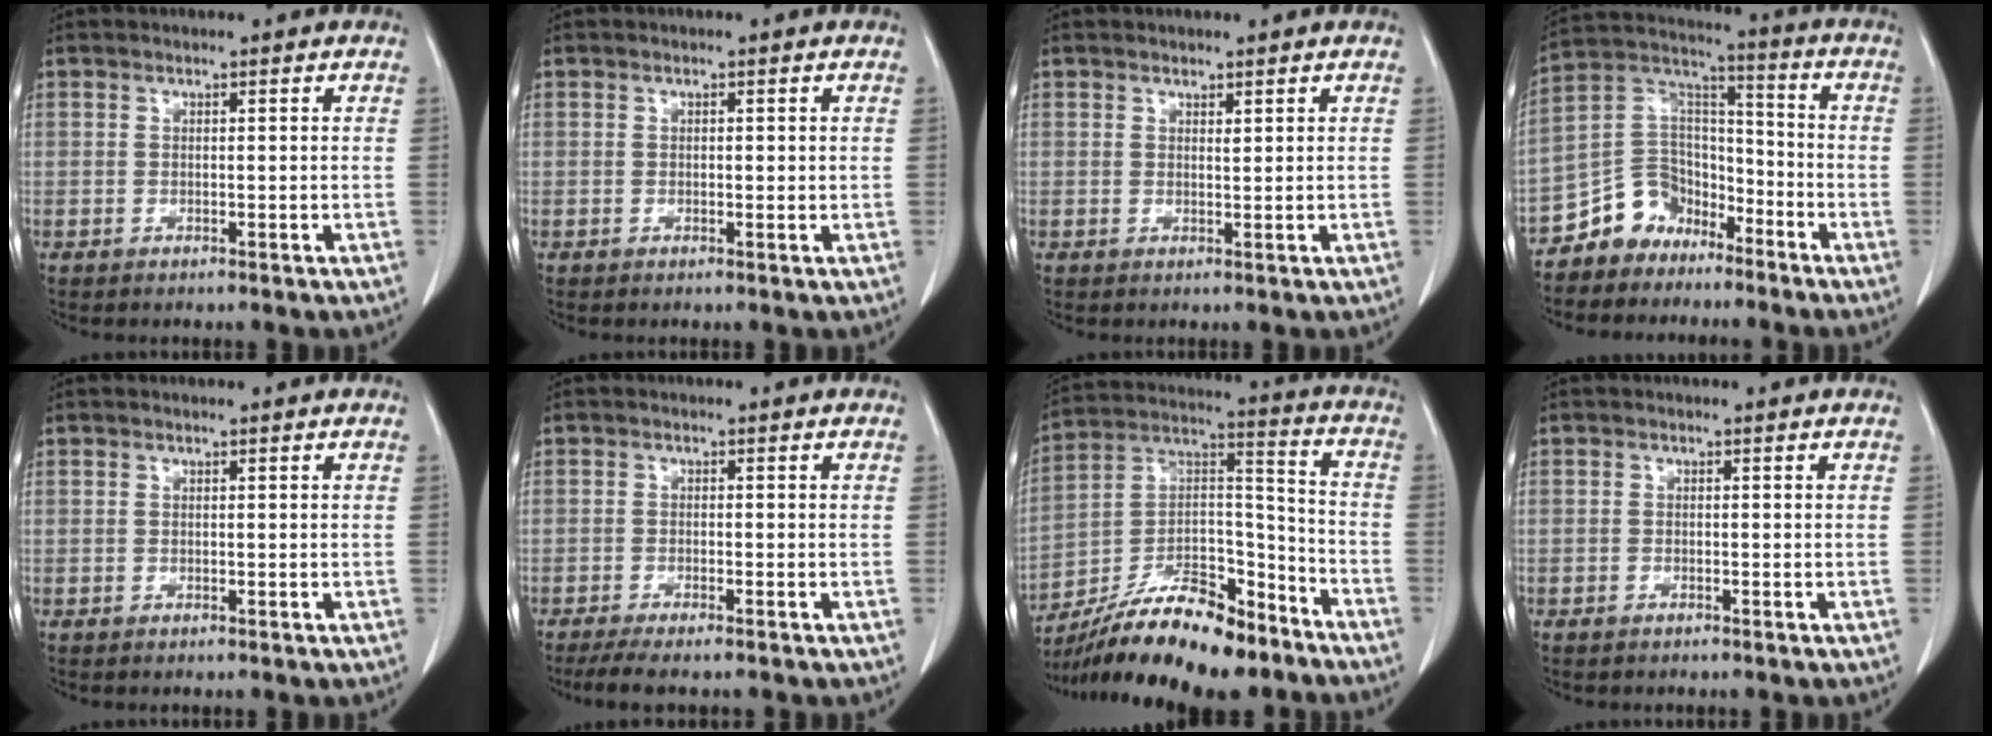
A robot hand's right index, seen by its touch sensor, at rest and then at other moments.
{"total": 0.6, "force": [0.1, 0.3, 0.5], "torque": [-0.010, 0.000, 0.003]}
{"total": 0.6, "force": [0.5, 0.2, 0.3], "torque": [-0.009, -0.006, 0.010]}
{"total": 9.6, "force": [-7.0, 6.4, 1.3], "torque": [-0.028, 0.055, -0.132]}
{"total": 0.0}
{"total": 5.8, "force": [-4.7, 0.5, 3.3], "torque": [-0.048, -0.011, -0.072]}
{"total": 20.3, "force": [-16.1, 5.7, 11.0], "torque": [-0.201, 0.021, -0.278]}
{"total": 0.6, "force": [-0.5, 0.2, 0.2], "torque": [-0.010, -0.001, -0.007]}